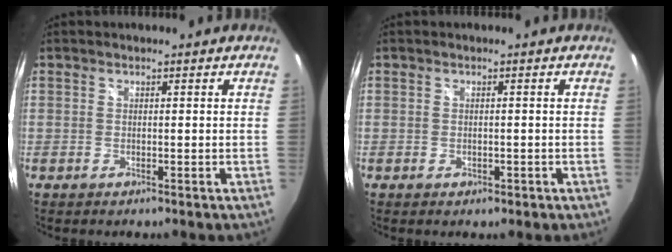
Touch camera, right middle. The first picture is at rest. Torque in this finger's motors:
{"motor_torque": [-0.07, 0.01, -0.07, -0.01]}